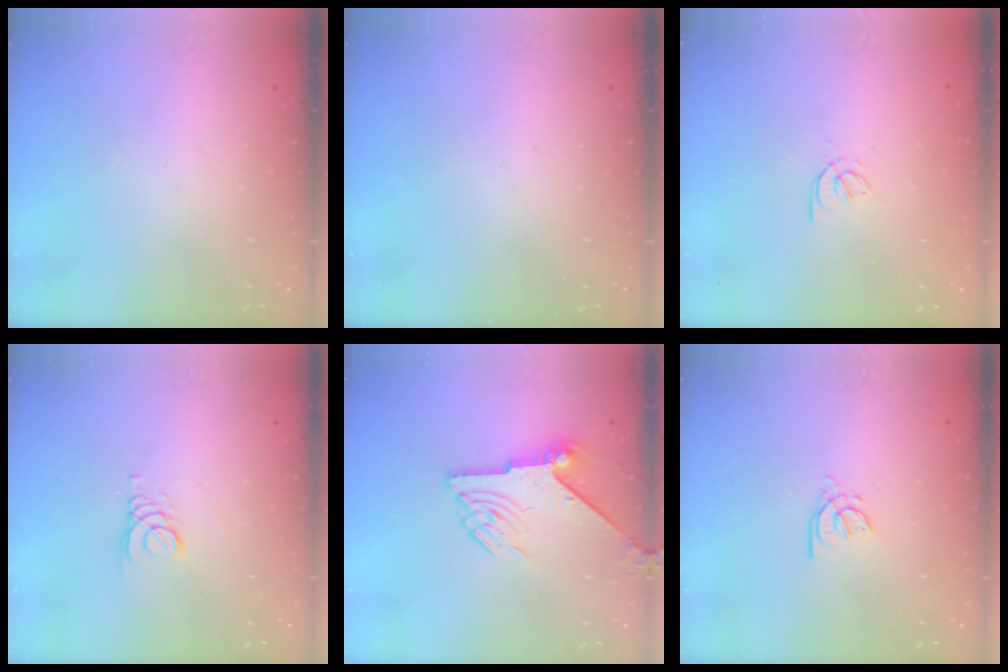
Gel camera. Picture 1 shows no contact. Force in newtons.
{"total": 0.0}
{"total": 2.4, "press": 2.4, "slide": 0.5}
{"total": 2.1, "press": 2.1, "slide": 0.1}
{"total": 7.4, "press": 7.4, "slide": 0.2}
{"total": 3.9, "press": 3.9, "slide": 0.7}